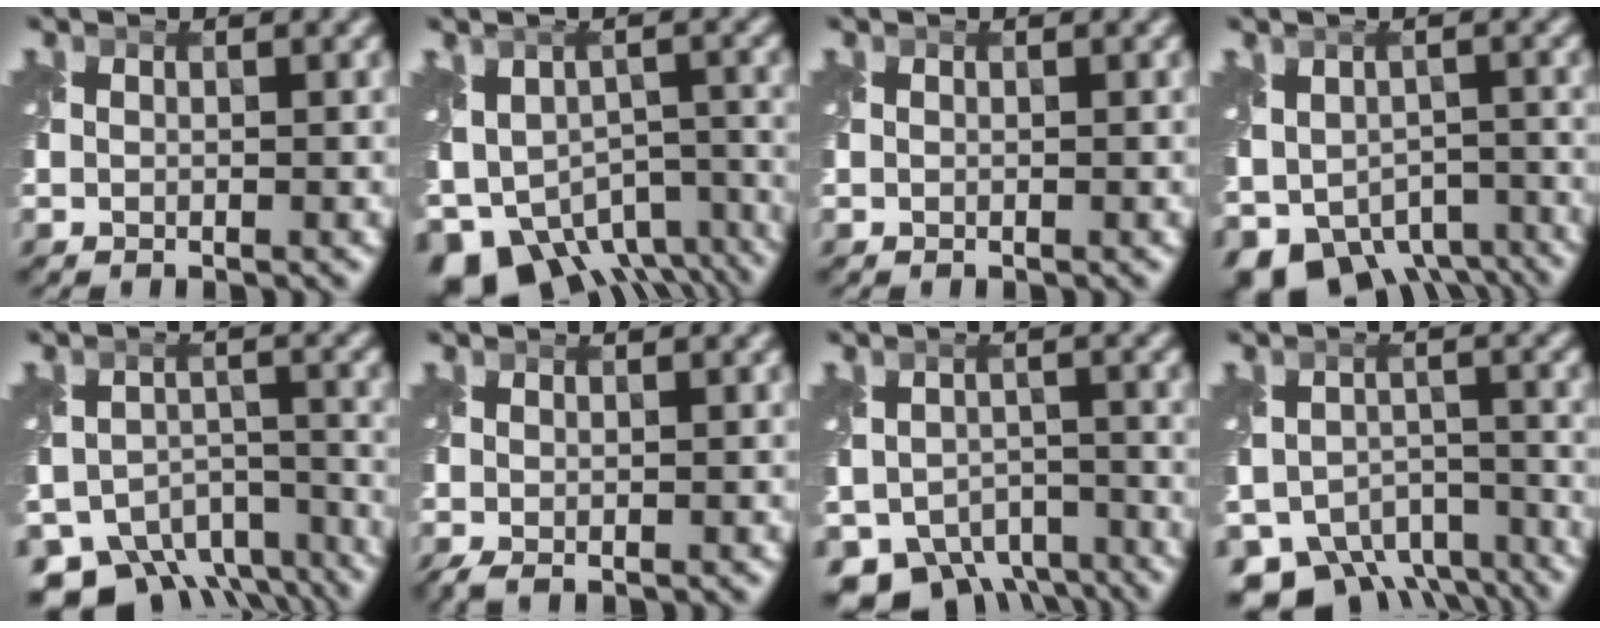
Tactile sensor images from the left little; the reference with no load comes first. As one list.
[{"total": 12.2, "force": [-8.1, 6.8, 6.0], "torque": [-0.114, -0.027, -0.101]}, {"total": 0.0}, {"total": 8.2, "force": [-4.5, 5.2, 4.5], "torque": [-0.086, -0.025, -0.062]}, {"total": 12.2, "force": [-9.8, 6.2, 3.6], "torque": [-0.050, -0.020, -0.125]}, {"total": 0.8, "force": [-0.2, 0.3, 0.7], "torque": [-0.022, -0.005, -0.003]}, {"total": 8.8, "force": [-6.5, 5.0, 3.1], "torque": [-0.055, -0.024, -0.093]}, {"total": 10.8, "force": [-8.6, 5.6, 3.4], "torque": [-0.049, -0.022, -0.113]}]